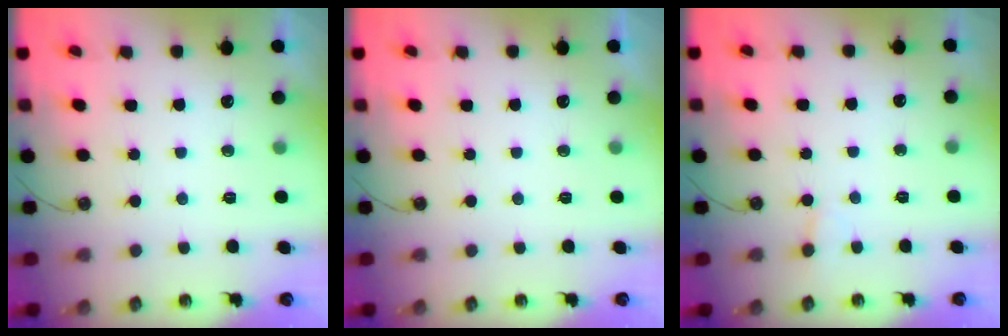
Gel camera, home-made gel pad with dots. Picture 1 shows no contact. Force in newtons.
{"total": 0.0}
{"total": 3.3, "press": 3.3, "slide": 0.4}